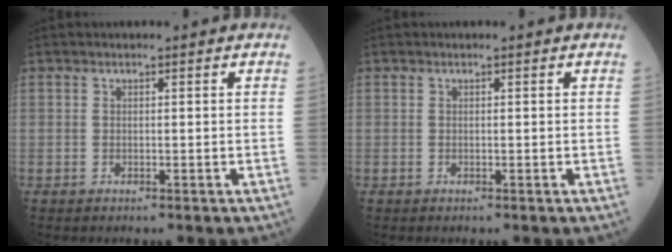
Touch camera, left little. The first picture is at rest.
{"total": 0.0}